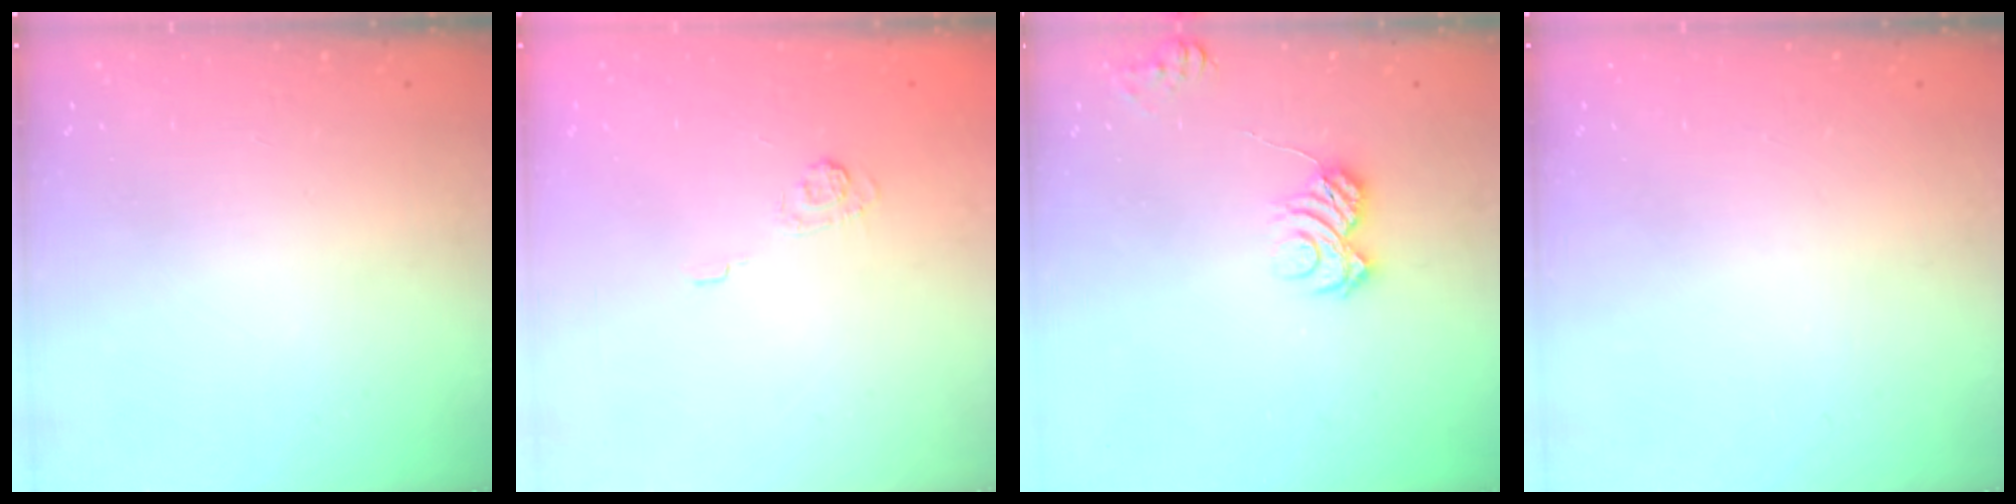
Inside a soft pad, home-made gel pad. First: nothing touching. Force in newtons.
{"total": 3.6, "press": 3.3, "slide": 1.5}
{"total": 7.7, "press": 7.7, "slide": 0.9}
{"total": 0.0}